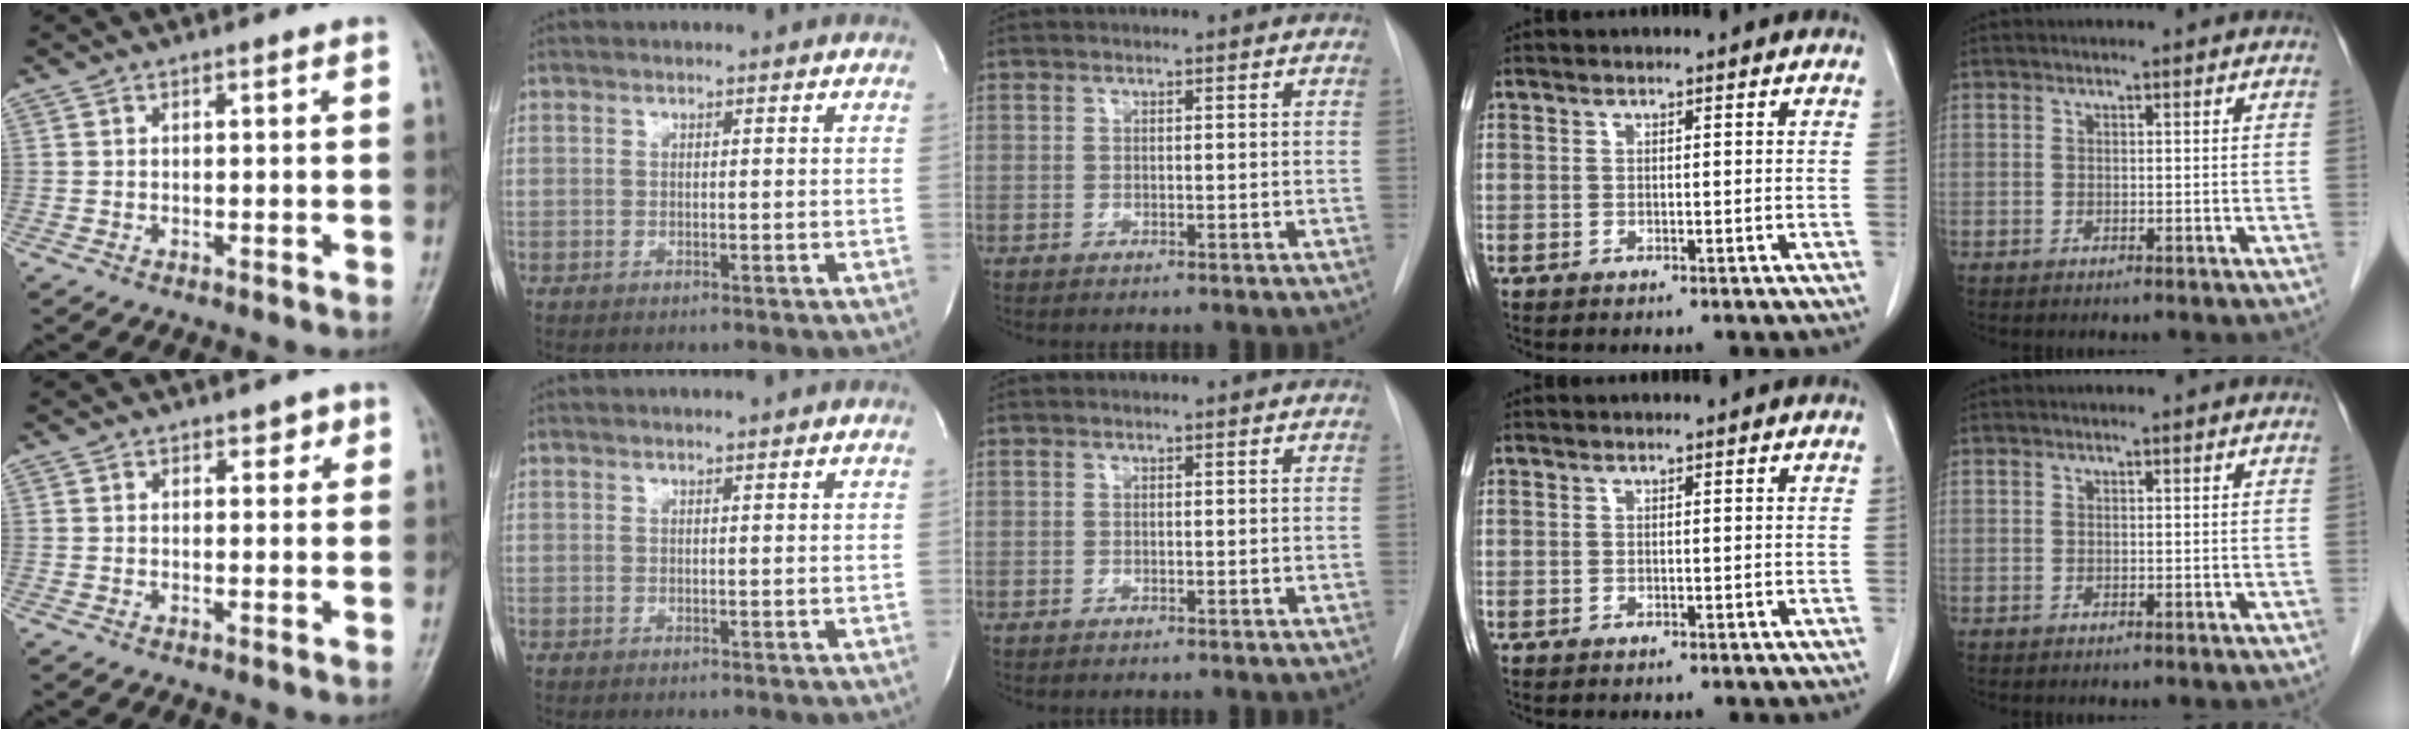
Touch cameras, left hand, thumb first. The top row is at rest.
{"thumb": {"total": 2.1, "force": [1.1, 1.5, 1.0], "torque": [0.009, -0.002, 0.010]}, "index": {"total": 0.5, "force": [0.4, -0.2, 0.3], "torque": [-0.009, -0.006, 0.013]}}